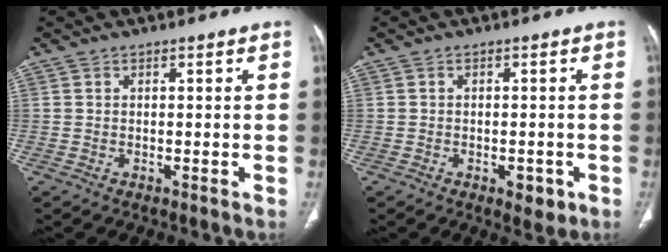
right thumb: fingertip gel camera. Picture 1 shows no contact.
{"total": 3.4, "force": [-1.4, 1.9, 2.4], "torque": [-0.018, 0.002, -0.013]}